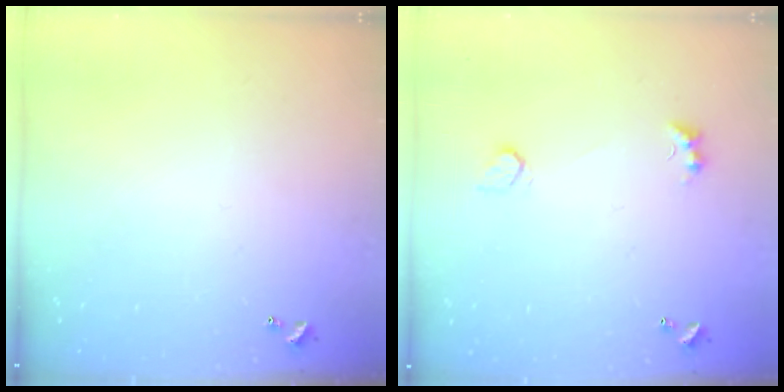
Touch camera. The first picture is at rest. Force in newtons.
{"total": 3.0, "press": 2.9, "slide": 0.8}